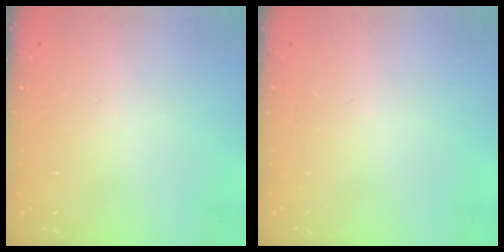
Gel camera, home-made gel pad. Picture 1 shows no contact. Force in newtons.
{"total": 0.0}